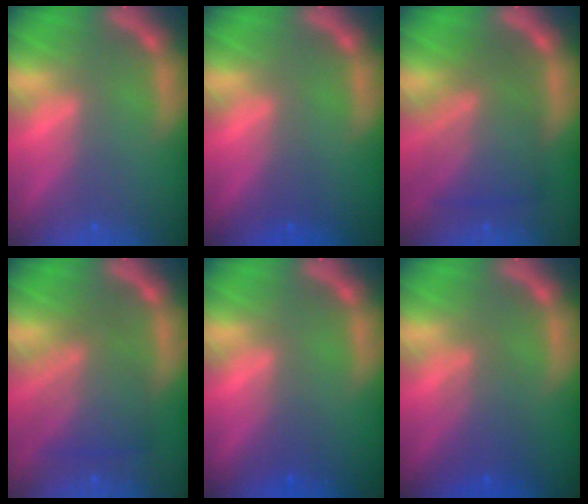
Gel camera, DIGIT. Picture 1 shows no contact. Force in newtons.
{"total": 1.0}
{"total": 7.6}
{"total": 6.1}
{"total": 1.5}
{"total": 3.6}